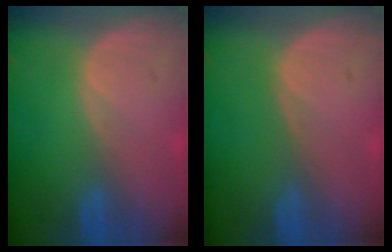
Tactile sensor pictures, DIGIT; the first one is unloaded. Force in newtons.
{"total": 0.0}